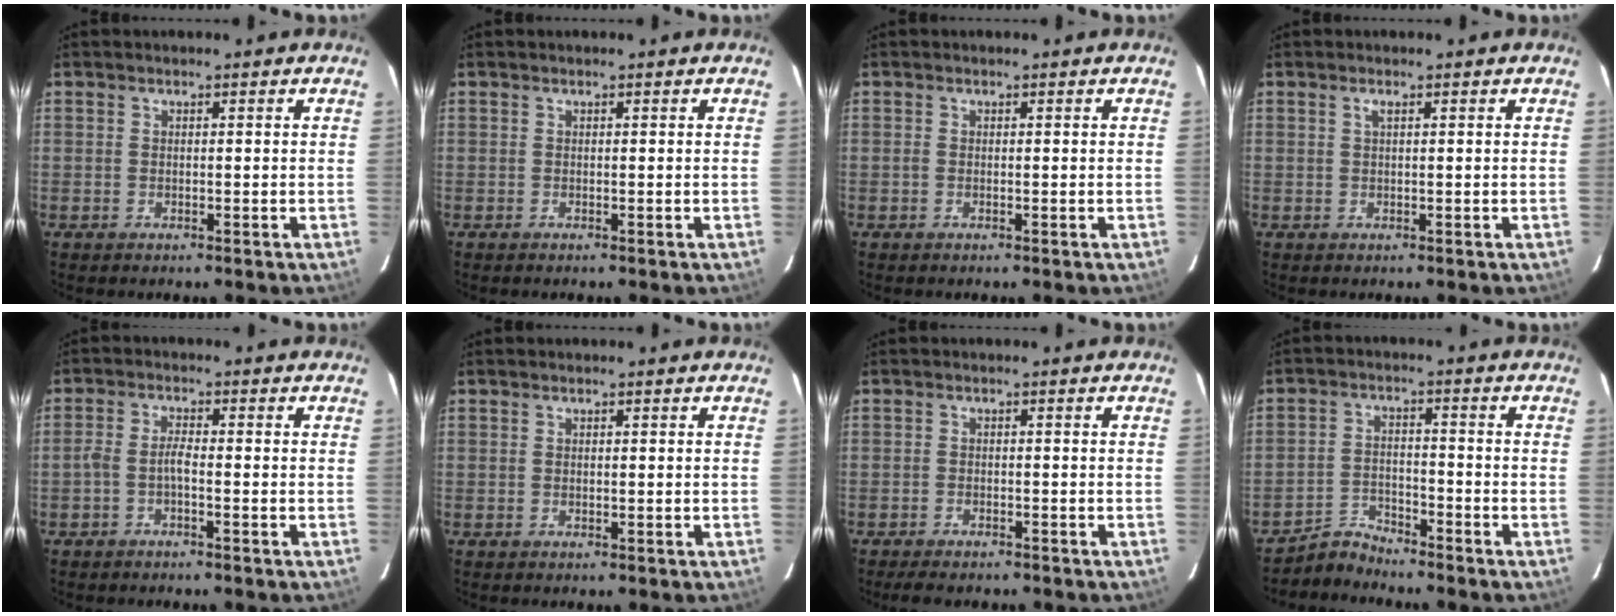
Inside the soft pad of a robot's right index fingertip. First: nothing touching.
{"total": 0.0}
{"total": 0.0}
{"total": 0.7, "force": [0.3, 0.0, 0.6], "torque": [-0.012, 0.003, 0.004]}
{"total": 2.4, "force": [-1.4, 0.4, 1.9], "torque": [-0.049, 0.009, -0.031]}
{"total": 0.0}
{"total": 5.4, "force": [-4.7, 1.6, 2.2], "torque": [-0.055, -0.010, -0.070]}
{"total": 4.6, "force": [-4.5, 0.7, -0.6], "torque": [0.005, 0.016, -0.084]}